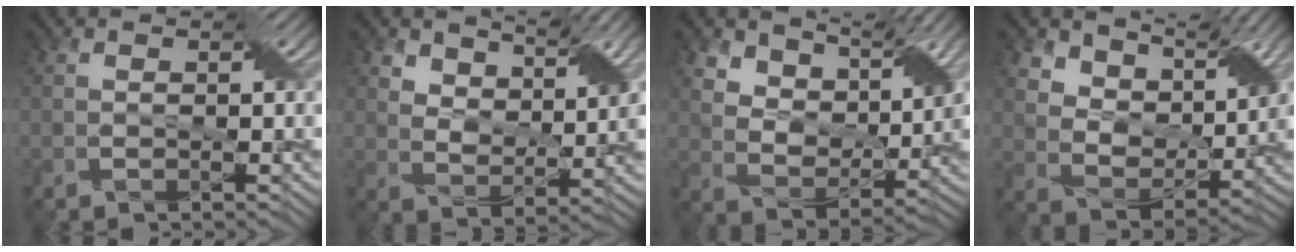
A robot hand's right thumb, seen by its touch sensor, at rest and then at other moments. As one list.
[{"total": 5.5, "force": [4.3, 2.4, 2.6], "torque": [-0.046, -0.003, 0.077]}, {"total": 7.5, "force": [5.9, 3.6, 2.9], "torque": [-0.066, -0.004, 0.102]}, {"total": 8.3, "force": [6.6, 4.2, 2.9], "torque": [-0.075, -0.014, 0.124]}]